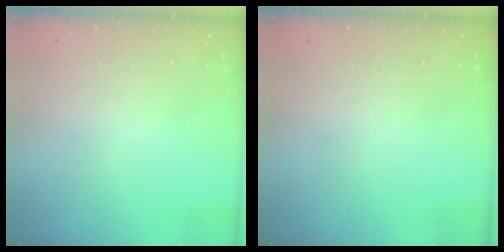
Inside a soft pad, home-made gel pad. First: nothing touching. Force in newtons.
{"total": 0.0}